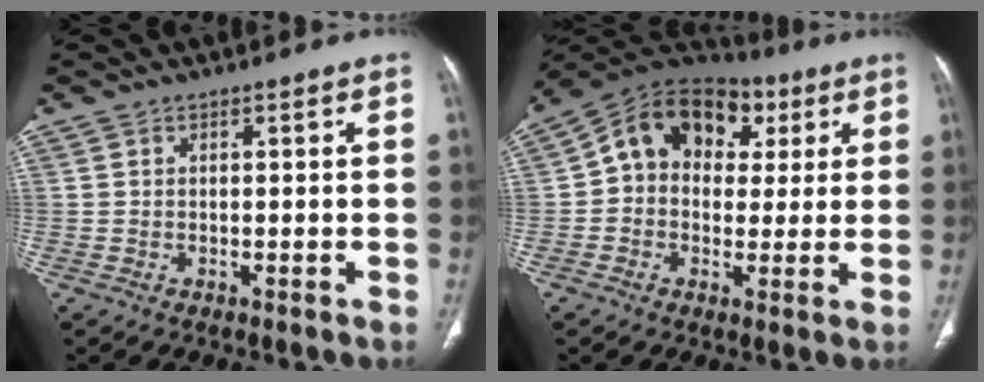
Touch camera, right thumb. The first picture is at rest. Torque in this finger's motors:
{"motor_torque": [1.70, 1.62, 0.76, -0.71, 0.13]}